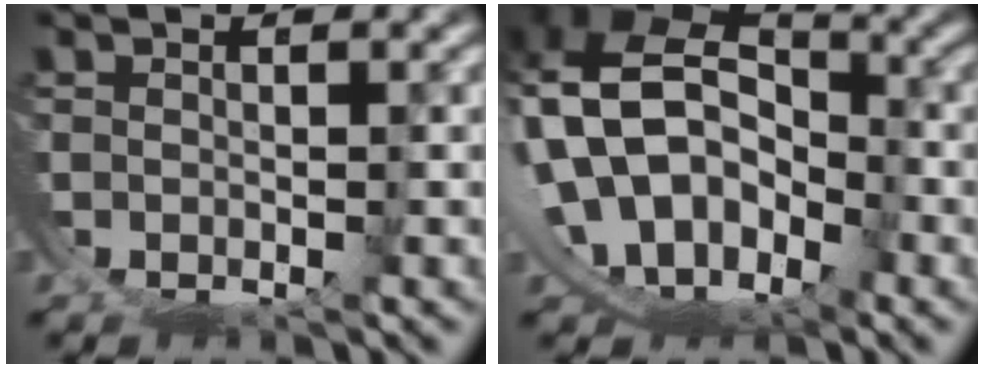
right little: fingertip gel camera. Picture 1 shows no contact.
{"total": 14.4, "force": [1.0, 12.8, 6.4], "torque": [-0.182, -0.029, 0.006]}